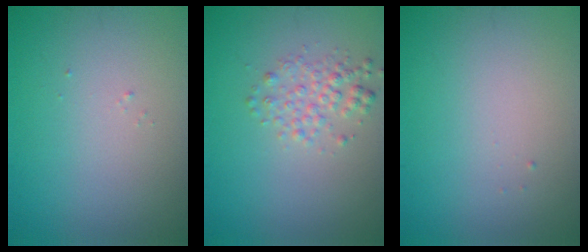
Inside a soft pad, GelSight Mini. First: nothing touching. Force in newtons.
{"total": 2.1, "press": 2.1, "slide": 0.1}
{"total": 0.0}